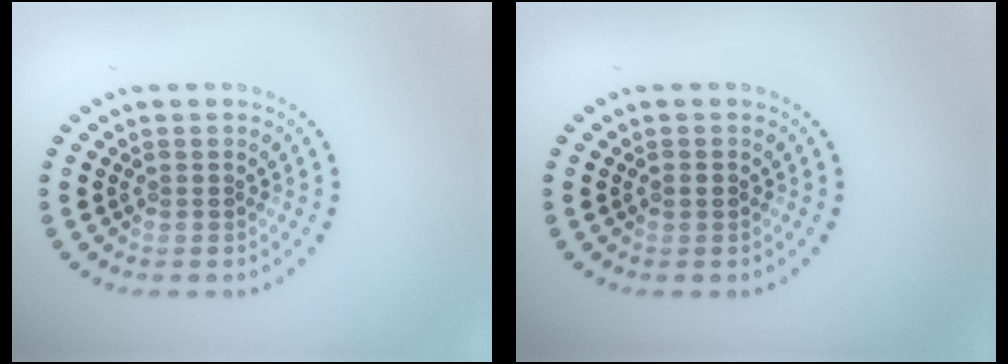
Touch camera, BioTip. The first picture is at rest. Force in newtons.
{"total": 0.9, "press": 0.9, "slide": 0.1}